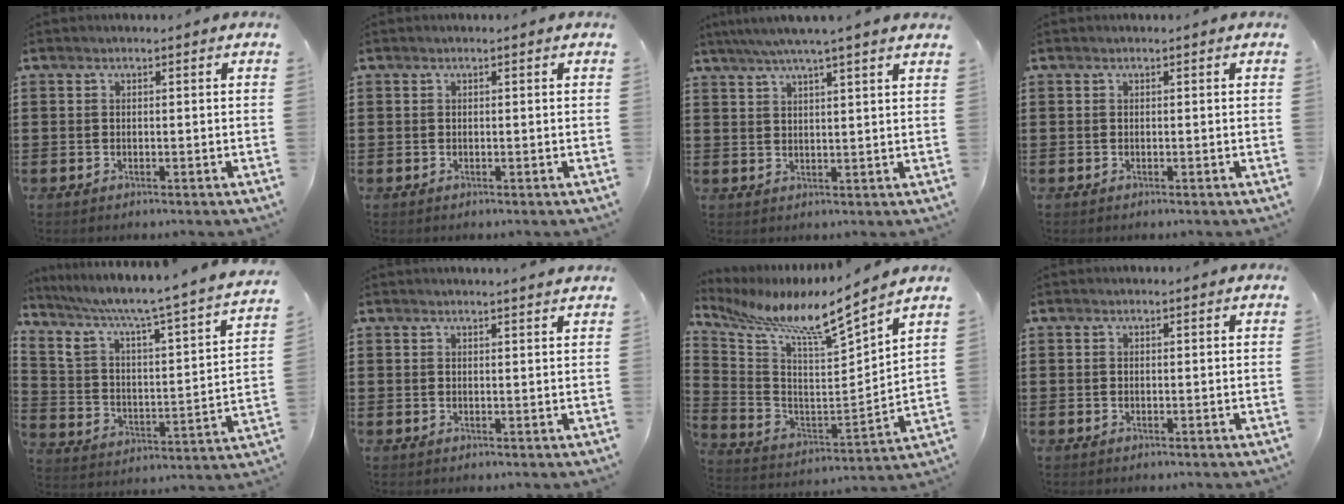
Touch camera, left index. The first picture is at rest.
{"total": 0.0}
{"total": 4.2, "force": [3.4, -0.7, 2.3], "torque": [-0.053, -0.007, 0.060]}
{"total": 0.0}
{"total": 3.6, "force": [2.6, 0.0, 2.4], "torque": [-0.063, -0.037, 0.029]}
{"total": 1.5, "force": [1.4, -0.2, 0.3], "torque": [-0.007, -0.002, 0.028]}
{"total": 8.0, "force": [7.0, -0.4, 3.8], "torque": [-0.111, -0.064, 0.105]}
{"total": 0.0}